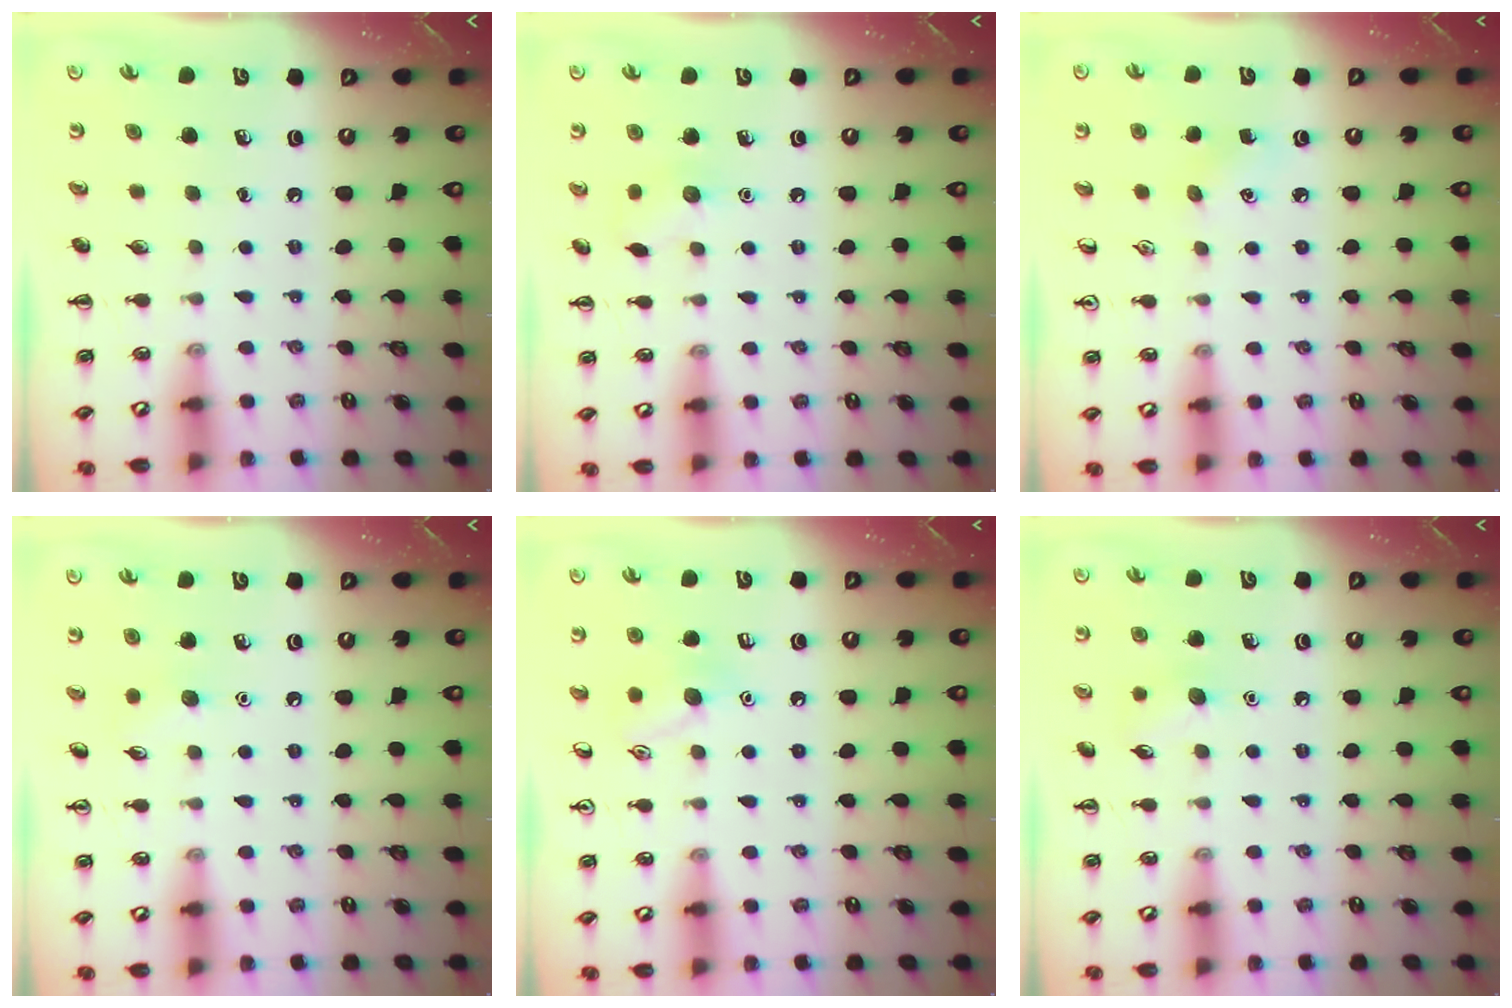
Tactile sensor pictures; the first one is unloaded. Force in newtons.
{"total": 7.0, "press": 6.9, "slide": 1.3}
{"total": 4.4, "press": 4.2, "slide": 1.2}
{"total": 4.9, "press": 4.7, "slide": 1.5}
{"total": 8.3, "press": 8.2, "slide": 1.4}
{"total": 6.7, "press": 6.5, "slide": 1.8}